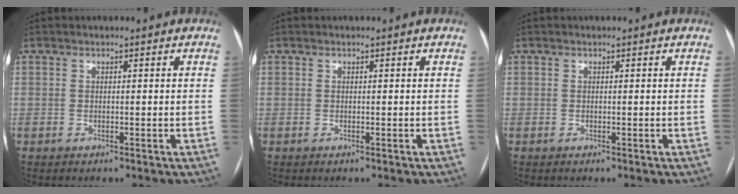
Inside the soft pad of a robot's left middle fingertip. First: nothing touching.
{"total": 0.0}
{"total": 0.0}